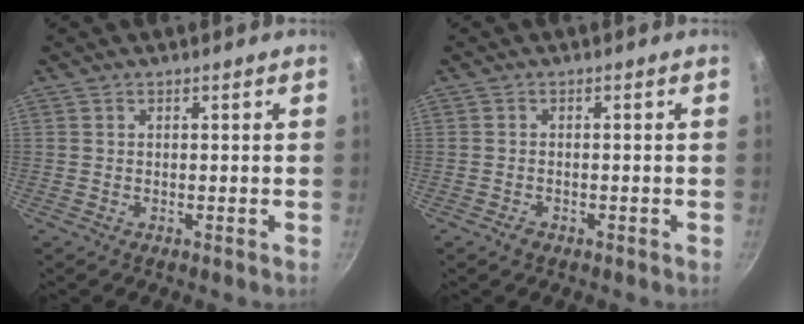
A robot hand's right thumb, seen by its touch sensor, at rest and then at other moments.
{"total": 1.5, "force": [-1.0, 0.9, 0.7], "torque": [-0.014, 0.009, -0.015]}